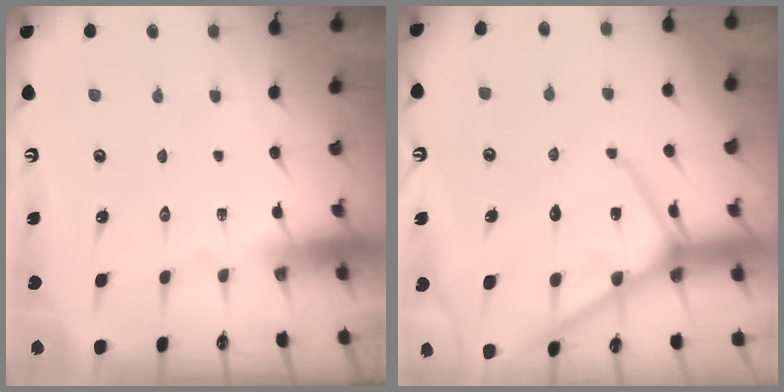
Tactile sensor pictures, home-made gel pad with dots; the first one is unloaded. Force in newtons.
{"total": 14.7, "press": 14.7, "slide": 1.3}